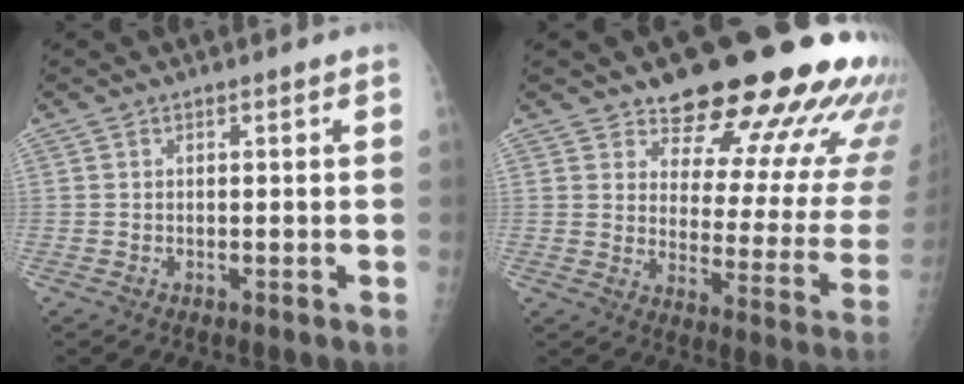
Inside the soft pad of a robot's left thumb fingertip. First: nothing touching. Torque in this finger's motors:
{"motor_torque": [1.02, 0.16, 1.37, -1.07, 0.10]}